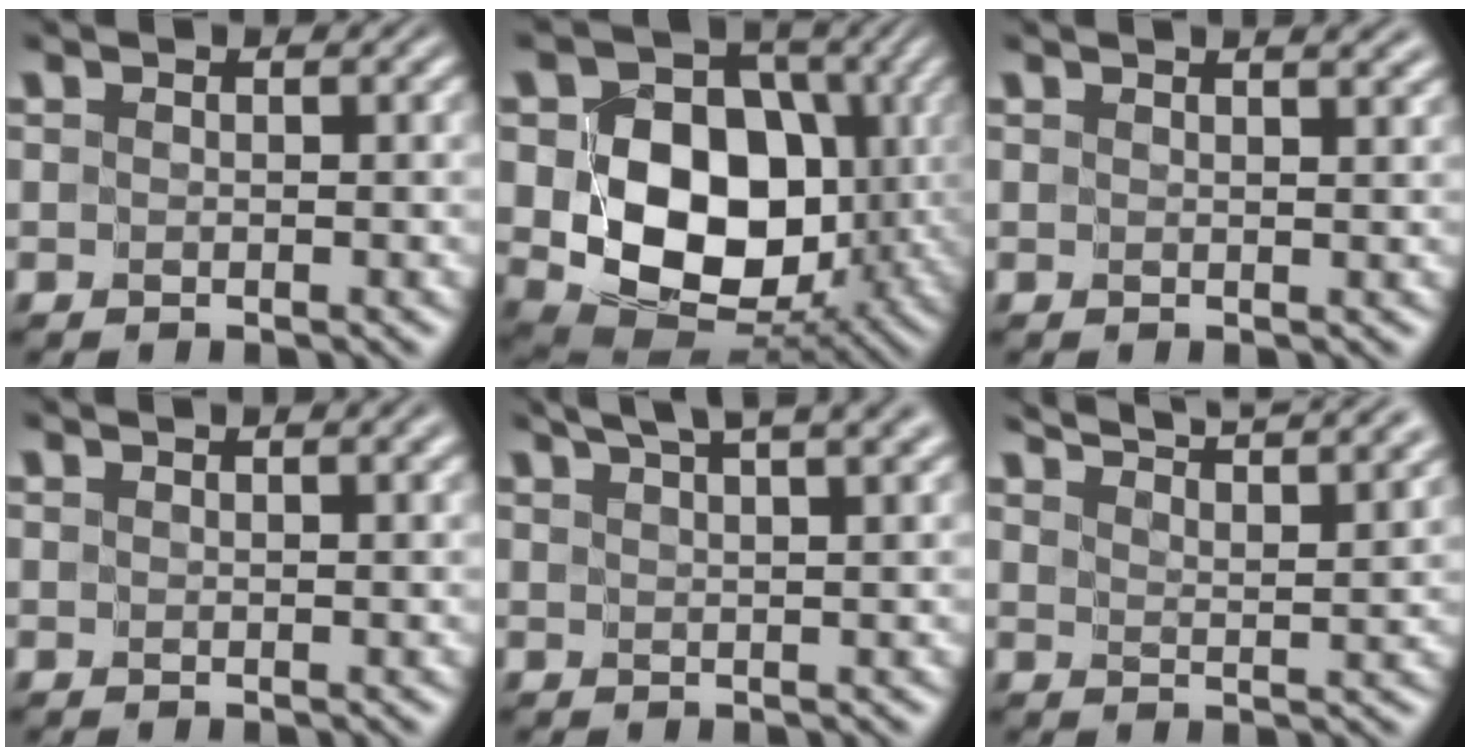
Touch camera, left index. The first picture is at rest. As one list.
[{"total": 11.9, "force": [0.1, 9.1, 7.6], "torque": [-0.121, -0.009, -0.004]}, {"total": 2.6, "force": [2.1, 0.7, 1.2], "torque": [-0.007, 0.002, 0.009]}, {"total": 2.3, "force": [1.8, 0.6, 1.4], "torque": [-0.008, -0.001, 0.010]}, {"total": 7.4, "force": [5.4, 2.1, 4.6], "torque": [-0.037, 0.034, 0.047]}, {"total": 10.0, "force": [8.4, 2.4, 4.8], "torque": [-0.040, 0.029, 0.077]}]